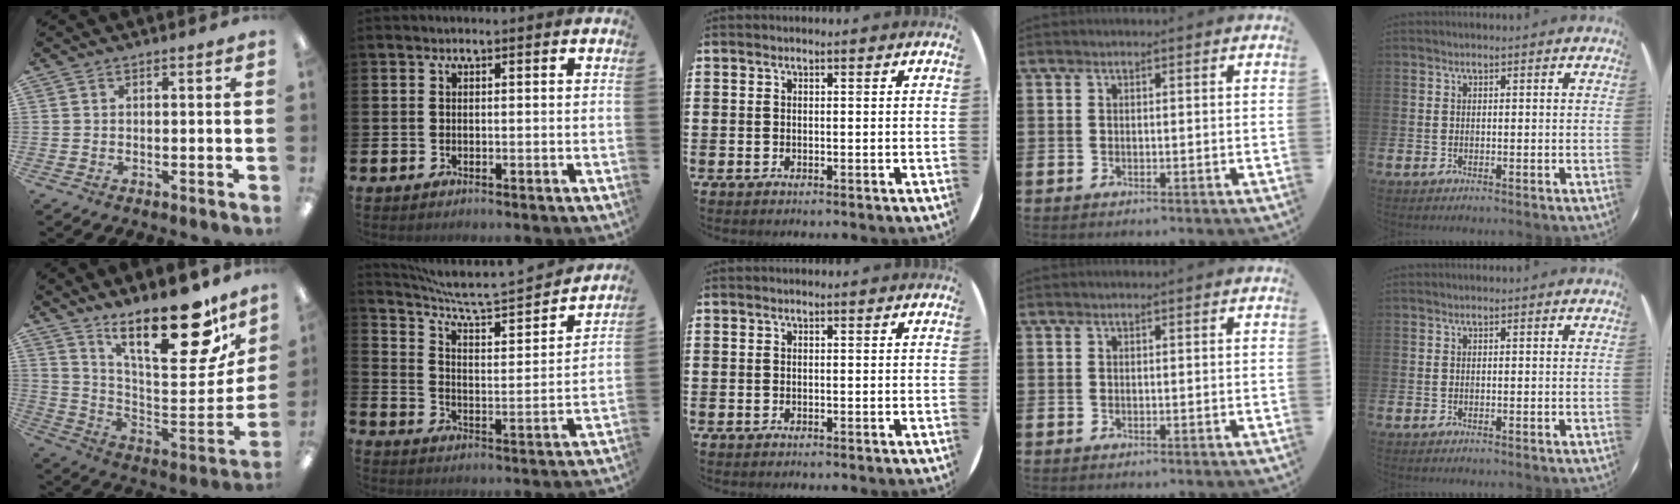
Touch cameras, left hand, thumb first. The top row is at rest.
{"thumb": {"total": 24.0, "force": [16.5, 8.2, 15.4], "torque": [-0.217, -0.121, 0.272]}, "index": {"total": 7.1, "force": [6.5, 0.9, 2.7], "torque": [-0.088, -0.050, 0.106]}}